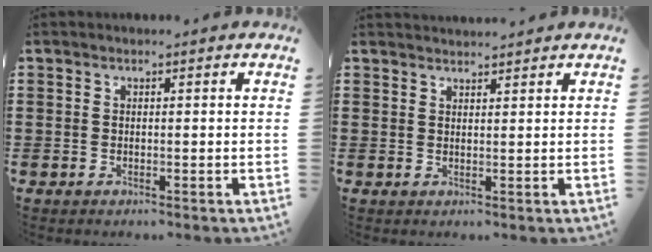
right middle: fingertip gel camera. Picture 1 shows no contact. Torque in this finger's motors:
{"motor_torque": [-0.14, -0.32, 0.05, 0.03]}